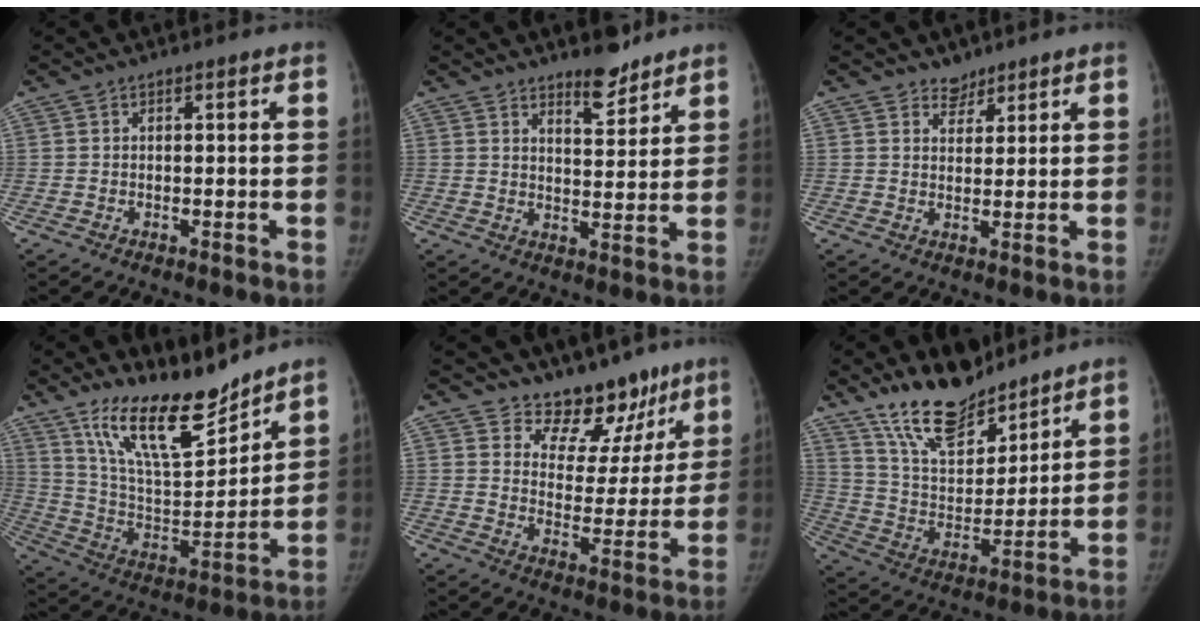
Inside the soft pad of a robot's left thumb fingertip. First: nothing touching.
{"total": 6.5, "force": [5.3, 2.2, 3.0], "torque": [-0.027, -0.044, 0.083]}
{"total": 2.9, "force": [2.4, 1.7, 0.1], "torque": [0.020, -0.017, 0.033]}
{"total": 18.2, "force": [14.2, 5.6, 10.0], "torque": [-0.132, -0.092, 0.260]}
{"total": 13.0, "force": [10.3, 7.3, 3.1], "torque": [0.019, -0.076, 0.141]}
{"total": 17.3, "force": [13.6, 7.0, 8.1], "torque": [-0.096, -0.080, 0.248]}